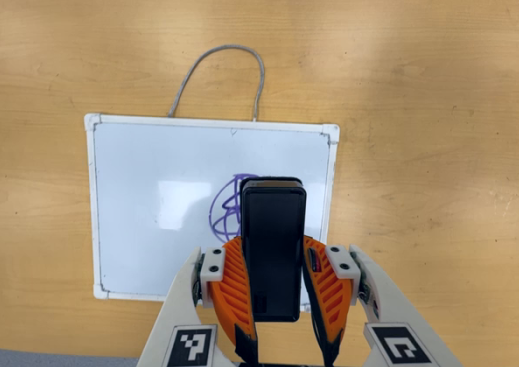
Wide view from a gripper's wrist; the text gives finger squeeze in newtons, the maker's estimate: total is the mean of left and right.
{"total": 9.8, "left": 6.9, "right": 12.8}